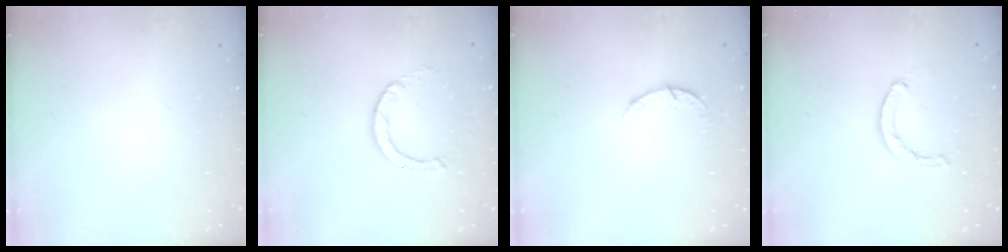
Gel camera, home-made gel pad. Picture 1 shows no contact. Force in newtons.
{"total": 2.9, "press": 2.9, "slide": 0.2}
{"total": 4.3, "press": 4.2, "slide": 0.6}
{"total": 3.7, "press": 3.6, "slide": 0.6}